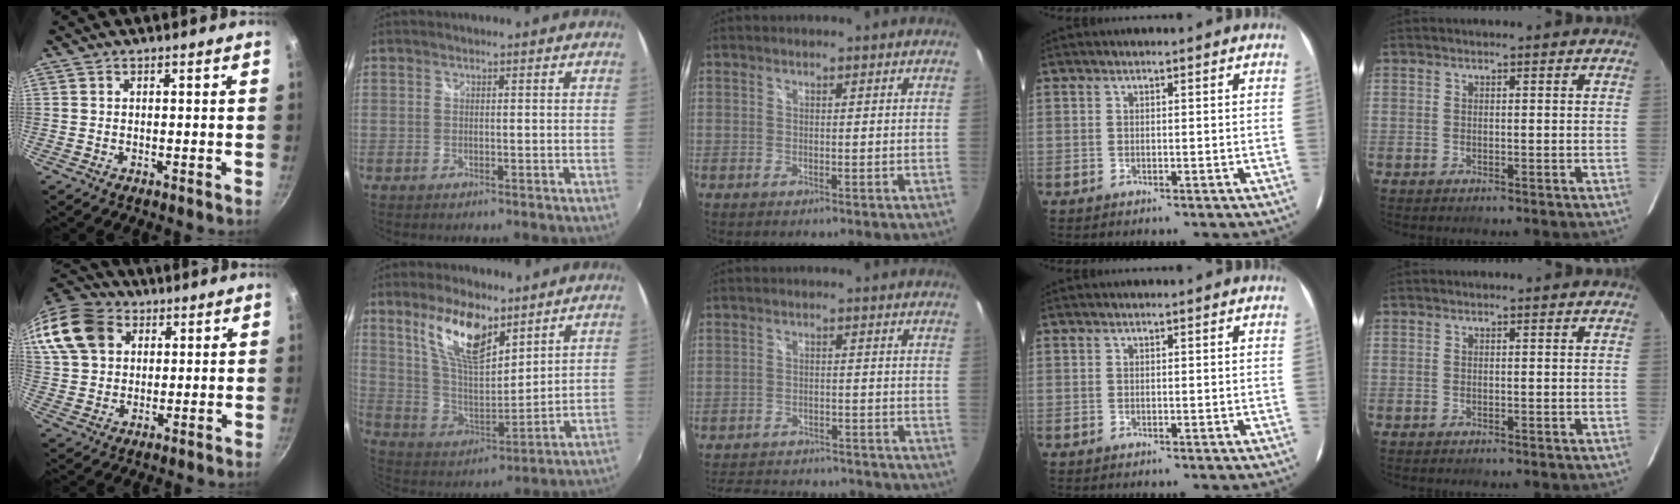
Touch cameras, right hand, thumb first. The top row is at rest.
{"thumb": {"total": 19.8, "force": [7.4, 15.1, 10.4], "torque": [-0.234, 0.026, 0.135]}, "index": {"total": 14.1, "force": [8.6, 5.6, 9.7], "torque": [-0.180, 0.001, 0.172]}, "middle": {"total": 18.5, "force": [-16.0, 6.3, 6.8], "torque": [-0.143, 0.013, -0.206]}}